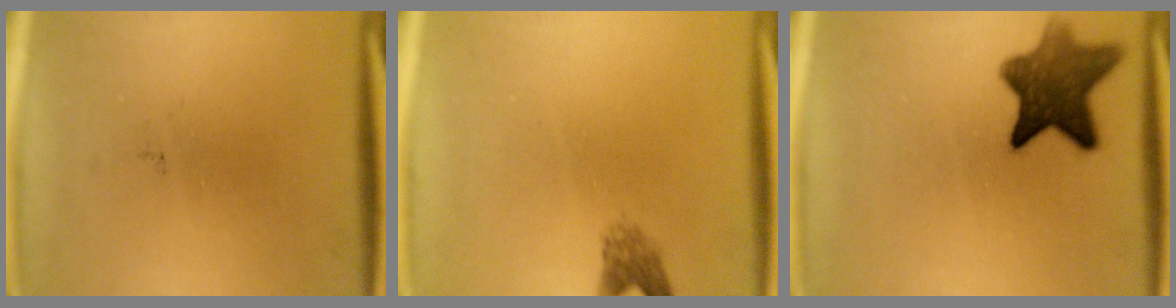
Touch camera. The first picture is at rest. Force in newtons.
{"total": 2.1}
{"total": 9.1}